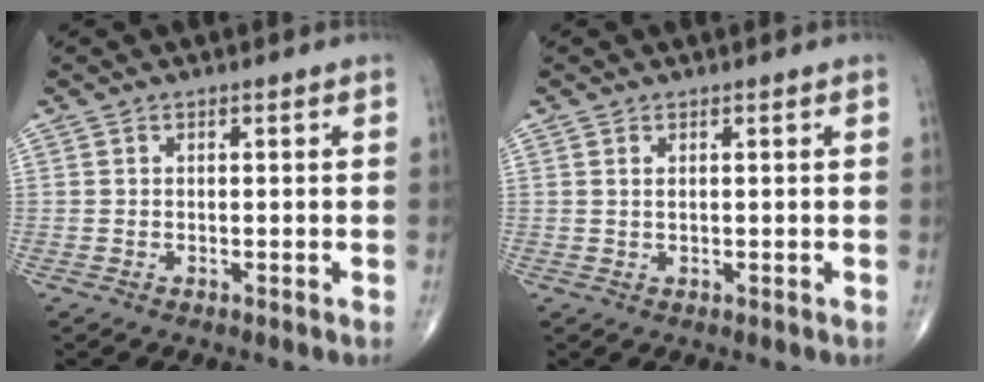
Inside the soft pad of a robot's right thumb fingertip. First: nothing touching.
{"total": 0.8, "force": [0.4, 0.3, 0.6], "torque": [-0.015, 0.002, 0.008]}